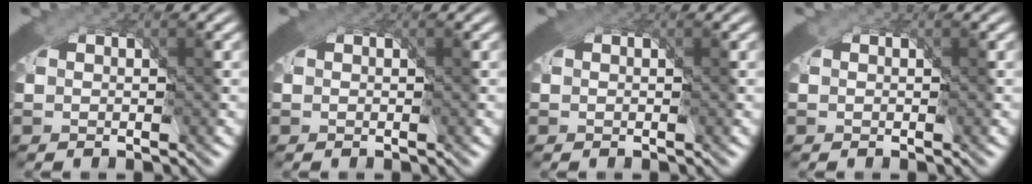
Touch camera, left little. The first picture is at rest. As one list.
[{"total": 0.0}, {"total": 0.0}, {"total": 0.0}]